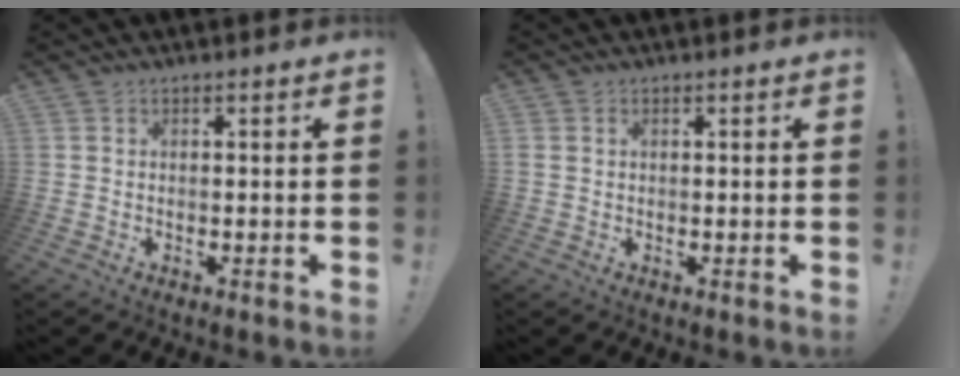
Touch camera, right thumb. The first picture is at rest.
{"total": 0.9, "force": [0.4, 0.7, 0.5], "torque": [-0.015, 0.005, 0.007]}